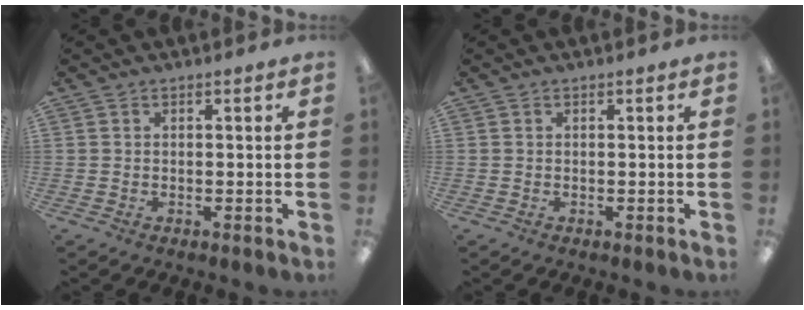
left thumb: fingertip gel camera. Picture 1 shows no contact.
{"total": 0.0}